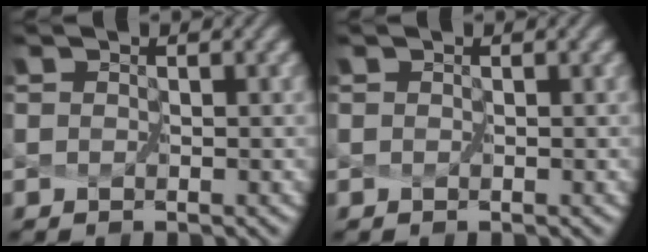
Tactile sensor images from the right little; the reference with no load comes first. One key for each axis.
{"total": 0.0}